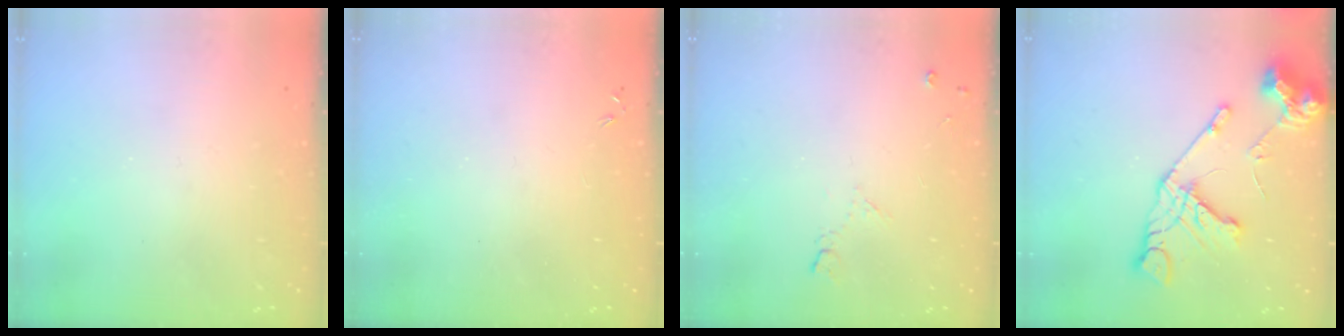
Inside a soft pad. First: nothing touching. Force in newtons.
{"total": 0.0}
{"total": 6.0, "press": 5.9, "slide": 1.0}
{"total": 14.6, "press": 14.5, "slide": 1.4}